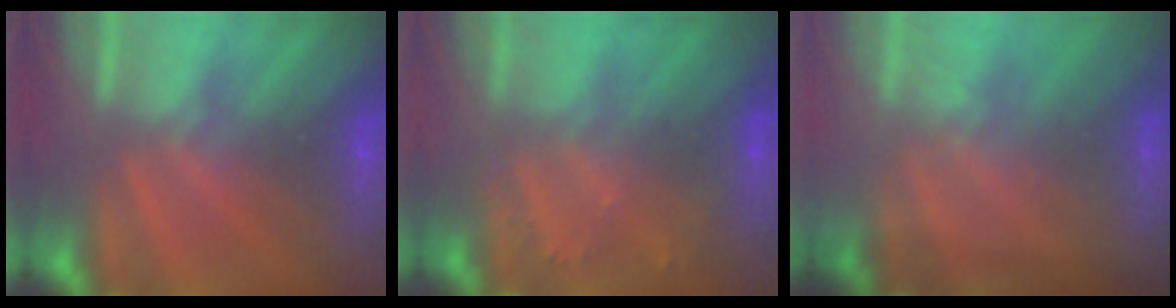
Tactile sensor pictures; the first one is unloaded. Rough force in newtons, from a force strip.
{"total": 2.3}
{"total": 1.3}